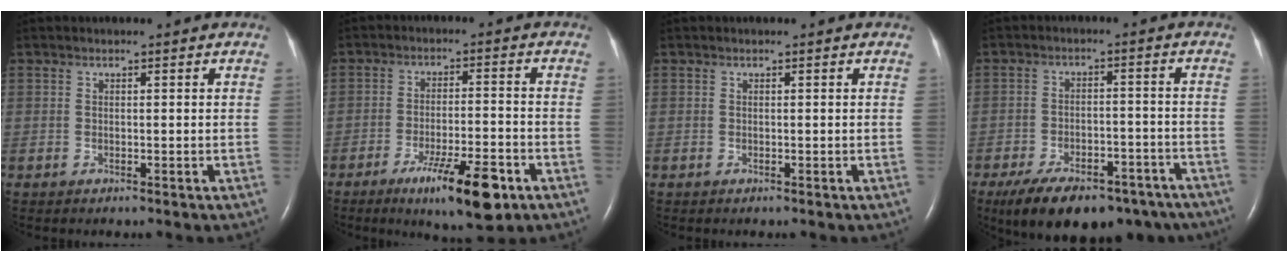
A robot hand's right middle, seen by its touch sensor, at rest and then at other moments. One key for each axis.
{"total": 10.7, "fx": -6.0, "fy": 1.6, "fz": 8.7, "tx": -0.143, "ty": -0.017, "tz": -0.089}
{"total": 0.0}
{"total": 18.1, "fx": -13.3, "fy": 8.1, "fz": 9.2, "tx": -0.139, "ty": 0.003, "tz": -0.184}